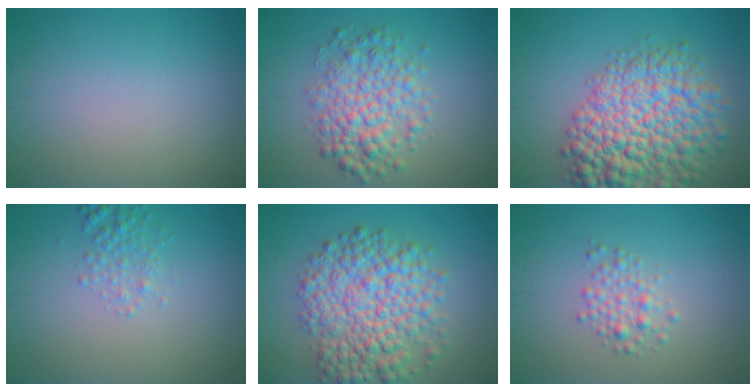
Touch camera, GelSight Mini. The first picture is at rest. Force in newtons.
{"total": 5.1, "press": 5.1, "slide": 0.1}
{"total": 10.8, "press": 10.8, "slide": 0.4}
{"total": 1.7, "press": 1.7, "slide": 0.1}
{"total": 8.4, "press": 8.4, "slide": 0.2}
{"total": 2.2, "press": 2.2, "slide": 0.1}